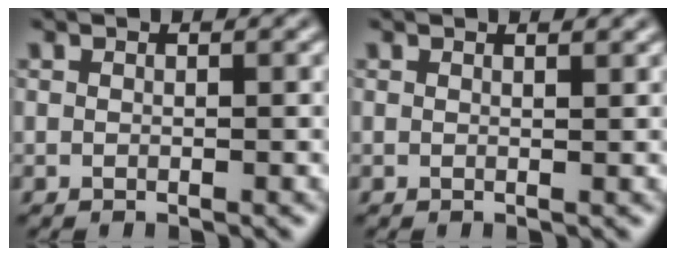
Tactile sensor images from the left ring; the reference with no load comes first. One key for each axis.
{"total": 1.2, "fx": 0.9, "fy": 0.5, "fz": 0.6, "tx": -0.002, "ty": 0.001, "tz": 0.002}